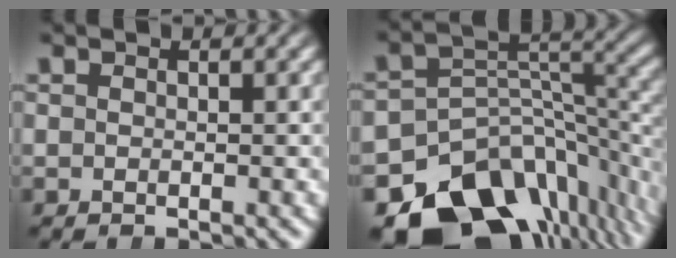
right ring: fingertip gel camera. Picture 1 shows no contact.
{"total": 17.5, "force": [-9.8, 10.2, 10.4], "torque": [-0.149, -0.047, -0.131]}